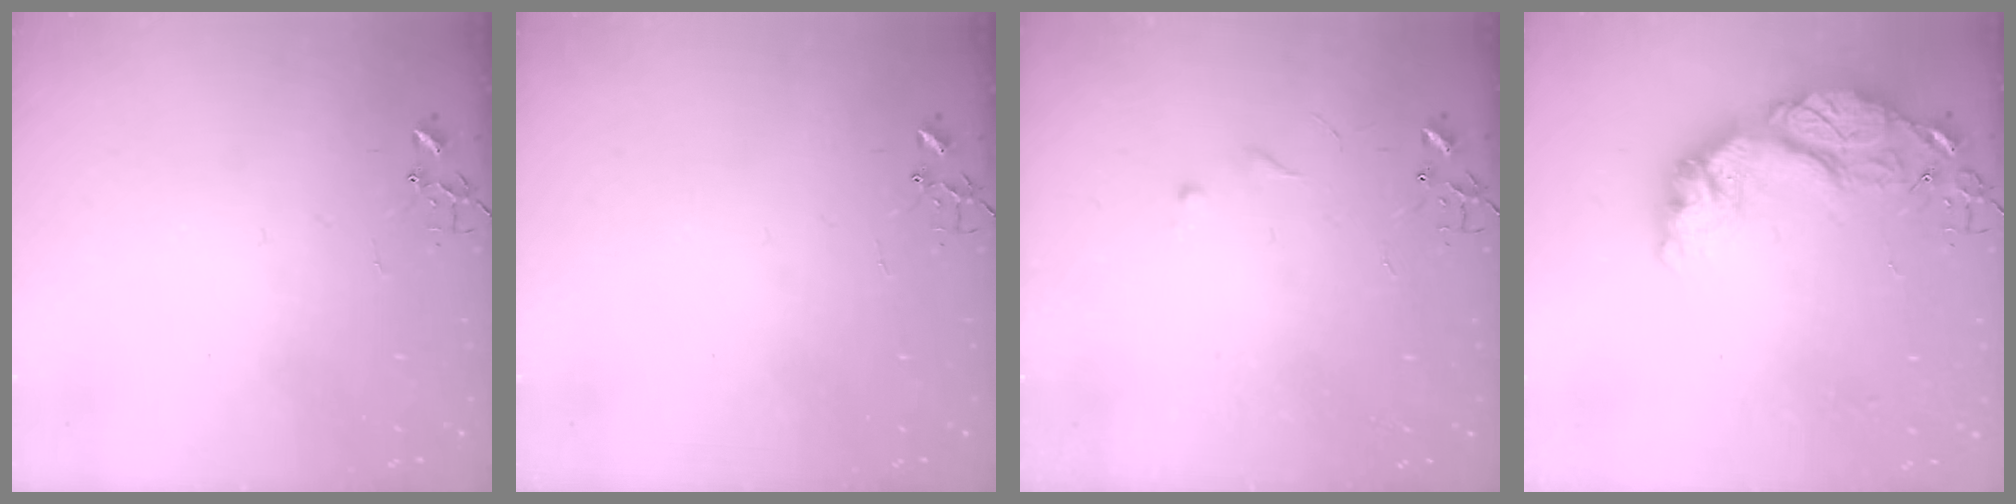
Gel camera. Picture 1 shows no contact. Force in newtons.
{"total": 0.0}
{"total": 5.3, "press": 5.2, "slide": 0.7}
{"total": 19.9, "press": 19.9, "slide": 1.4}